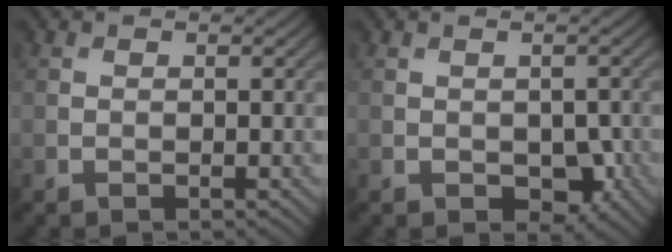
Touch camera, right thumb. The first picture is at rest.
{"total": 3.7, "force": [-1.3, 2.2, 2.6], "torque": [-0.035, -0.010, -0.015]}